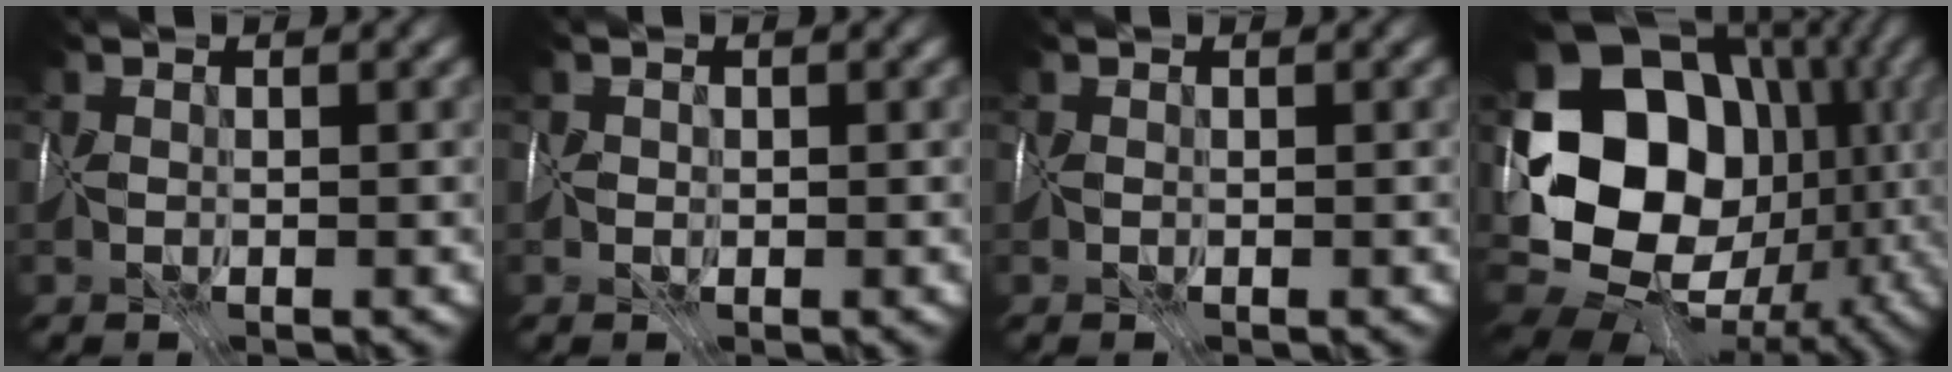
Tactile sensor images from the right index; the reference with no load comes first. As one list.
[{"total": 0.5, "force": [0.0, 0.4, -0.3], "torque": [0.011, 0.007, -0.007]}, {"total": 0.0}, {"total": 15.3, "force": [0.8, 12.4, 8.9], "torque": [-0.143, -0.010, 0.029]}]